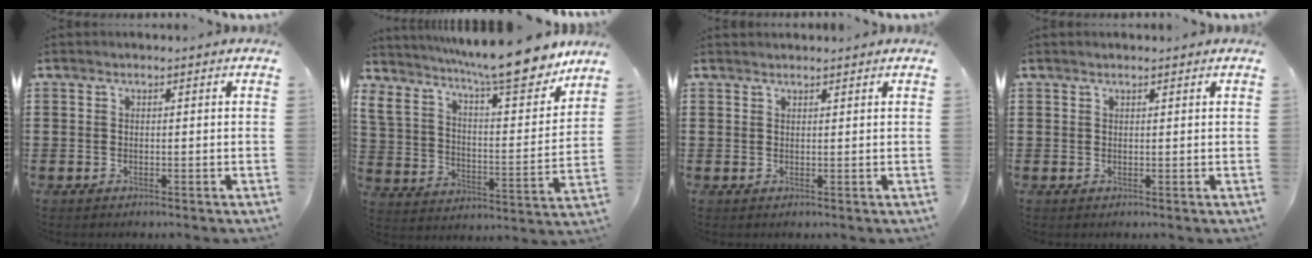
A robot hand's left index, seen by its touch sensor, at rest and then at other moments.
{"total": 12.7, "force": [10.9, 1.2, 6.4], "torque": [-0.138, -0.073, 0.182]}
{"total": 1.0, "force": [1.0, 0.1, 0.1], "torque": [-0.003, -0.001, 0.019]}
{"total": 0.7, "force": [0.6, 0.2, 0.4], "torque": [-0.008, 0.001, 0.011]}